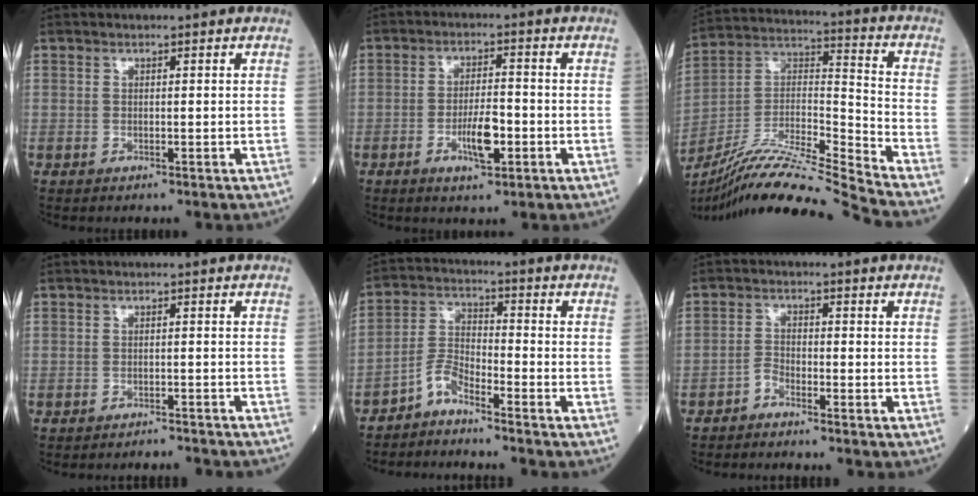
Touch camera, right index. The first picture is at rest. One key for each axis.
{"total": 5.6, "fx": -2.1, "fy": 1.4, "fz": 5.0, "tx": -0.092, "ty": 0.000, "tz": -0.036}
{"total": 19.3, "fx": -17.5, "fy": -2.2, "fz": 7.9, "tx": -0.159, "ty": 0.011, "tz": -0.316}
{"total": 4.4, "fx": -4.4, "fy": 0.0, "fz": 0.9, "tx": -0.008, "ty": -0.009, "tz": -0.053}
{"total": 4.5, "fx": -3.9, "fy": 0.8, "fz": 2.2, "tx": -0.045, "ty": -0.007, "tz": -0.080}
{"total": 1.9, "fx": -1.8, "fy": 0.3, "fz": 0.6, "tx": -0.009, "ty": 0.001, "tz": -0.038}